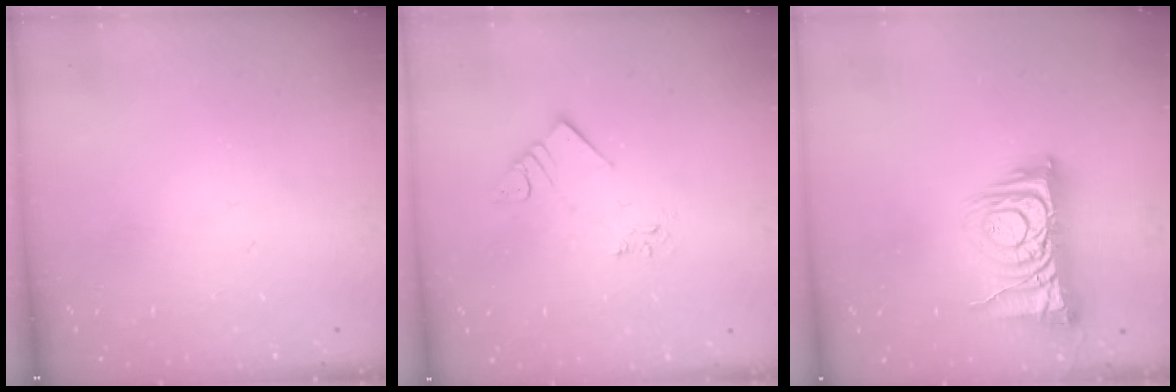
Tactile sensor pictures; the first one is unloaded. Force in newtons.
{"total": 3.0, "press": 3.0, "slide": 0.0}
{"total": 12.2, "press": 12.1, "slide": 1.3}